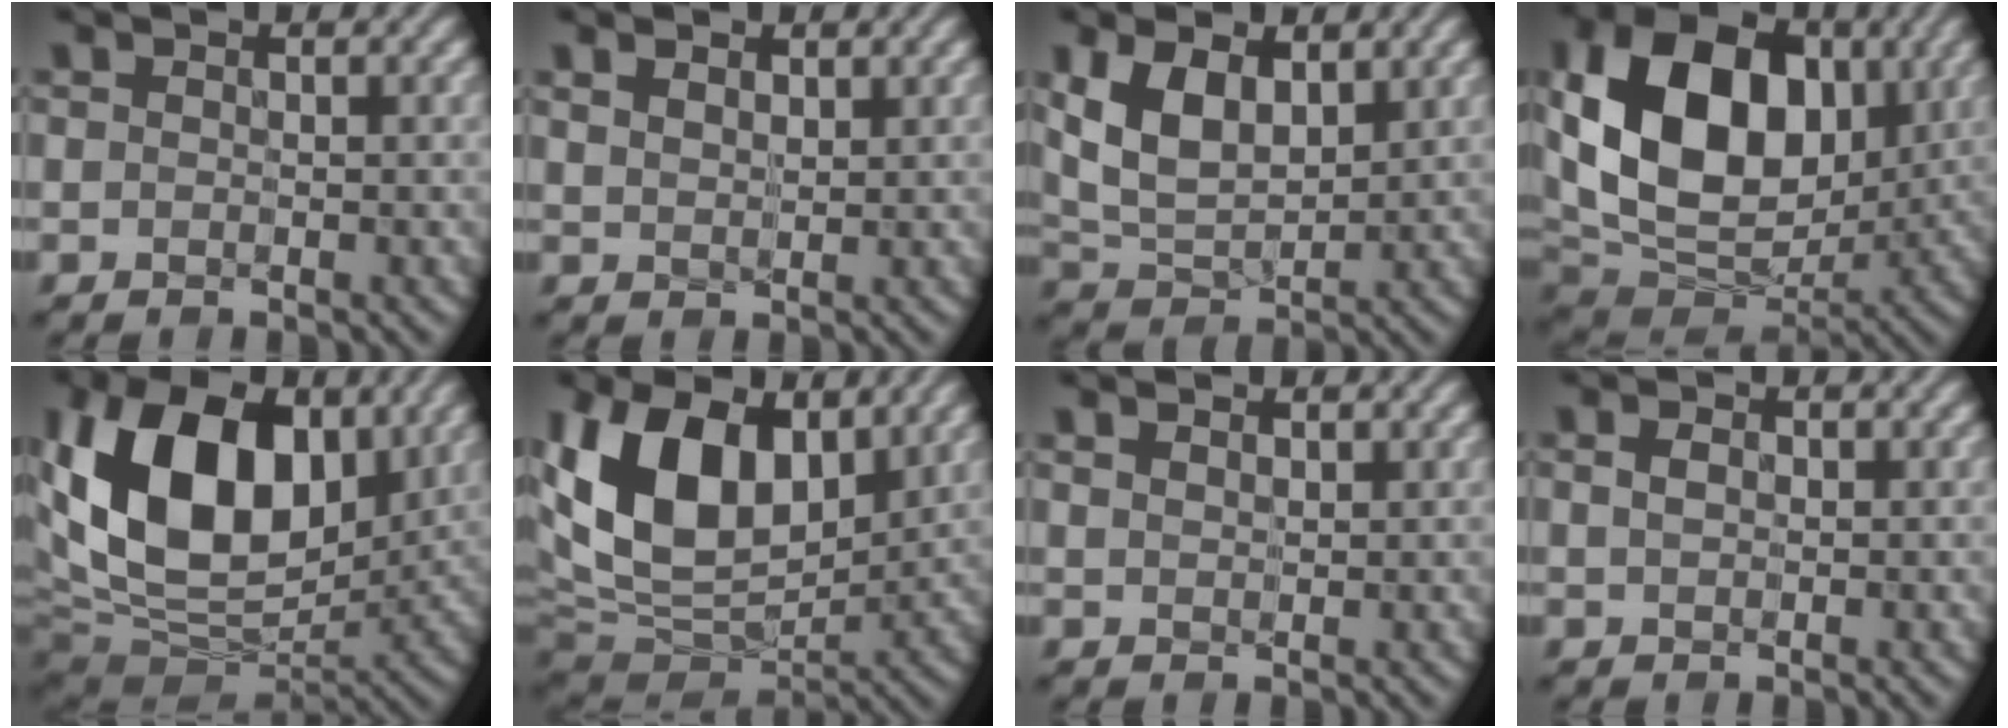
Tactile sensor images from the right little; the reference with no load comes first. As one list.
[{"total": 2.1, "force": [1.2, 1.2, 1.2], "torque": [-0.027, 0.005, 0.018]}, {"total": 6.2, "force": [2.0, 3.5, 4.6], "torque": [-0.100, -0.002, 0.037]}, {"total": 14.3, "force": [2.5, 9.8, 10.1], "torque": [-0.182, 0.006, 0.042]}, {"total": 15.7, "force": [3.0, 10.3, 11.5], "torque": [-0.218, 0.011, 0.052]}, {"total": 13.4, "force": [3.3, 8.4, 9.8], "torque": [-0.212, 0.001, 0.057]}, {"total": 1.4, "force": [0.9, 0.8, 0.7], "torque": [-0.015, 0.003, 0.014]}, {"total": 1.0, "force": [-0.1, 0.8, 0.7], "torque": [-0.017, 0.001, 0.002]}]